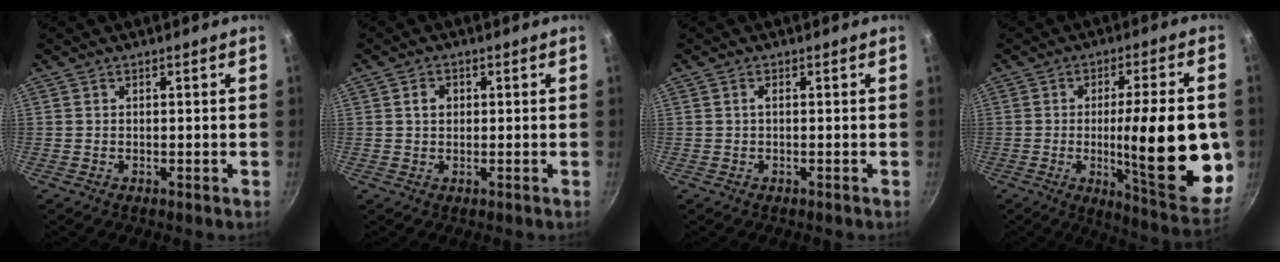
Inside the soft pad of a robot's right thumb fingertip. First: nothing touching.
{"total": 2.5, "force": [0.5, 2.0, 1.5], "torque": [-0.015, 0.006, 0.007]}
{"total": 0.7, "force": [0.0, 0.2, 0.7], "torque": [-0.017, 0.003, -0.001]}
{"total": 22.9, "force": [-2.3, 5.5, 22.1], "torque": [-0.291, -0.015, -0.028]}